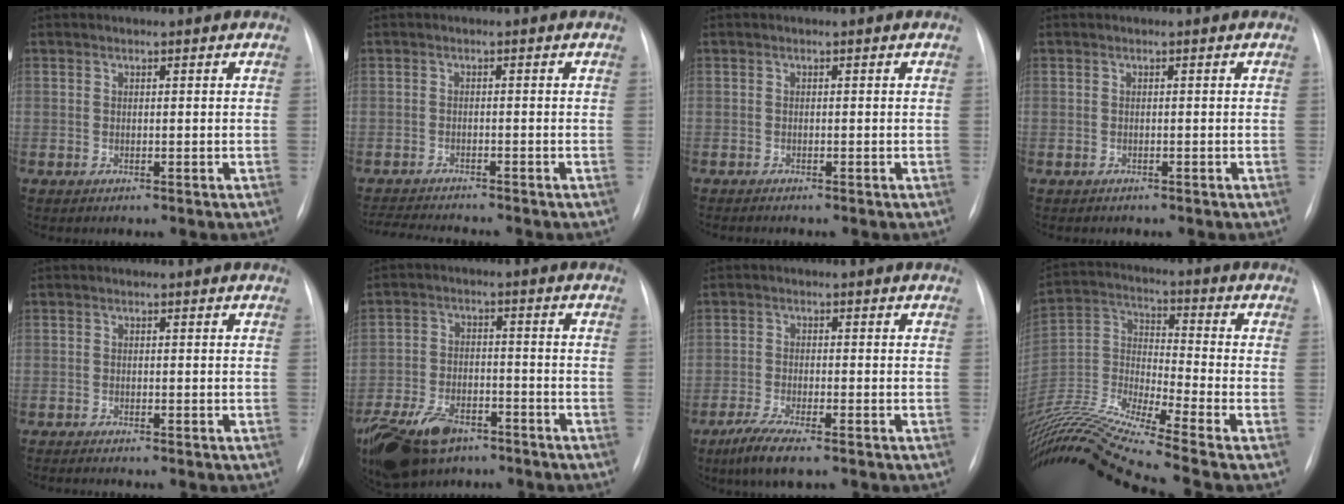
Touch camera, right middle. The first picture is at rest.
{"total": 6.9, "force": [-6.5, -0.1, 2.3], "torque": [-0.037, -0.014, -0.104]}
{"total": 1.3, "force": [-1.1, 0.0, 0.7], "torque": [-0.009, -0.004, -0.012]}
{"total": 0.6, "force": [-0.5, 0.3, 0.1], "torque": [-0.009, 0.000, -0.008]}
{"total": 3.4, "force": [-2.9, 0.1, 1.7], "torque": [-0.021, -0.007, -0.040]}
{"total": 13.8, "force": [-9.1, 7.2, 7.4], "torque": [-0.163, -0.011, -0.154]}
{"total": 6.0, "force": [-4.1, 0.7, 4.3], "torque": [-0.088, -0.017, -0.071]}
{"total": 18.5, "force": [-16.0, -2.5, 8.9], "torque": [-0.187, -0.007, -0.292]}